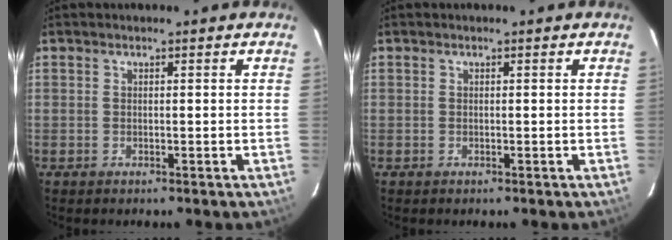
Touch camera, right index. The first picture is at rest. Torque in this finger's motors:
{"motor_torque": [0.28, 0.26, -0.04, -0.01]}